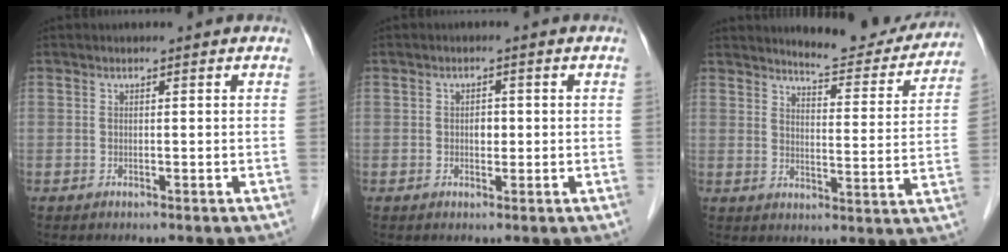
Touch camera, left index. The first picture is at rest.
{"total": 1.6, "force": [-0.7, 1.1, 1.1], "torque": [-0.016, -0.003, -0.009]}
{"total": 11.9, "force": [11.4, 2.0, 2.9], "torque": [-0.027, -0.038, 0.134]}